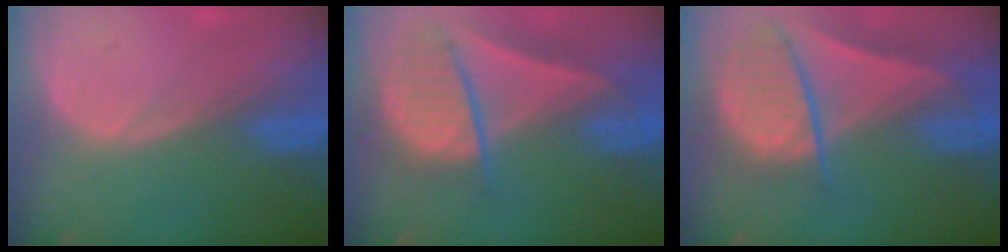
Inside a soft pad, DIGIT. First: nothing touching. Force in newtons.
{"total": 9.1, "press": 7.9, "slide": 4.5}
{"total": 9.7, "press": 8.3, "slide": 5.1}